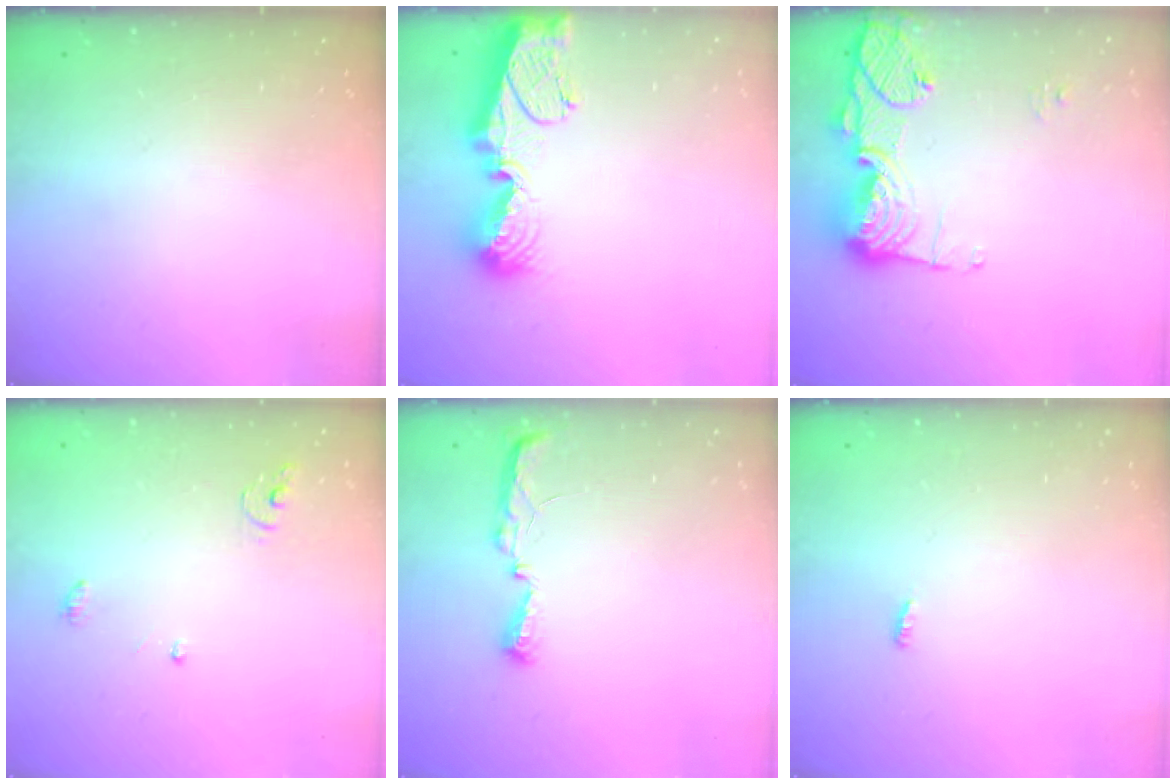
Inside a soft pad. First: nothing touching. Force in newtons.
{"total": 11.5, "press": 11.4, "slide": 1.4}
{"total": 14.2, "press": 14.2, "slide": 1.5}
{"total": 3.9, "press": 3.9, "slide": 0.2}
{"total": 5.4, "press": 5.3, "slide": 0.7}
{"total": 2.8, "press": 2.7, "slide": 0.8}